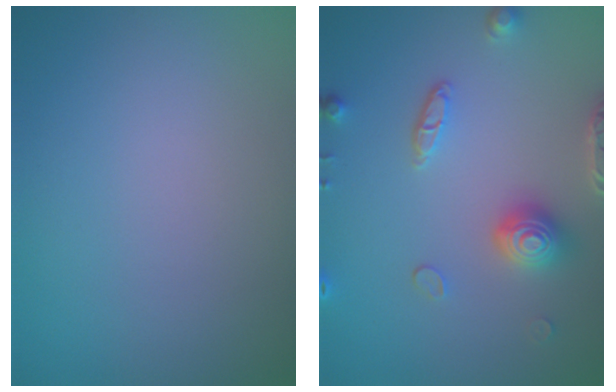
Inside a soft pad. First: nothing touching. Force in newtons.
{"total": 4.1, "press": 3.5, "slide": 2.1}